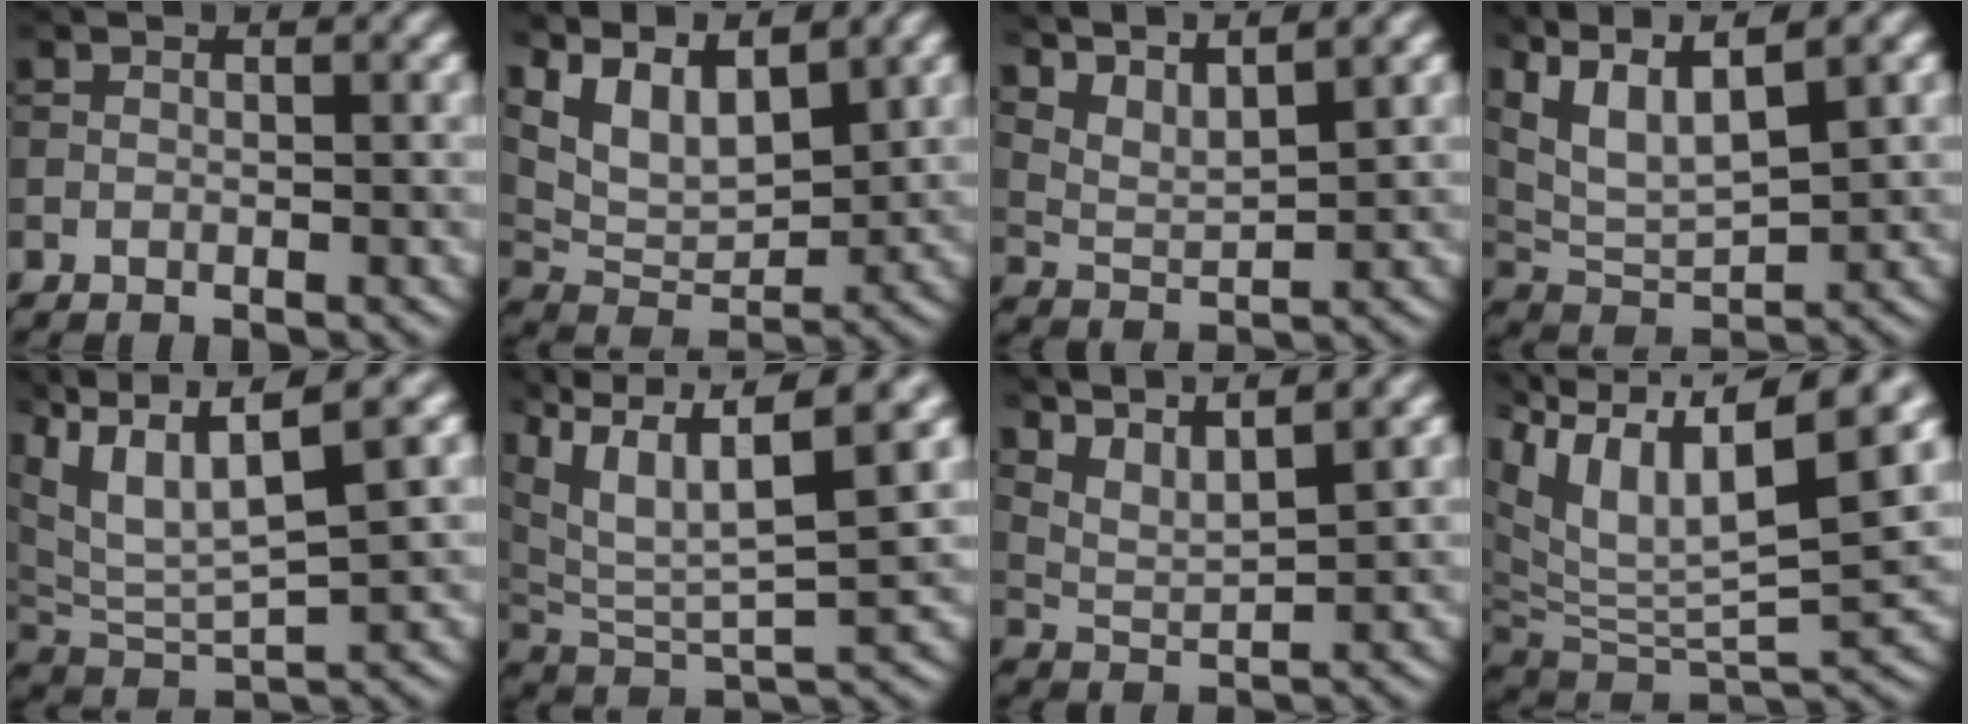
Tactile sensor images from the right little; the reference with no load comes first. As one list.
[{"total": 6.9, "force": [3.9, 3.4, 4.6], "torque": [-0.085, -0.007, 0.074]}, {"total": 5.0, "force": [4.1, 1.1, 2.7], "torque": [-0.059, 0.005, 0.071]}, {"total": 8.2, "force": [4.8, 2.9, 6.0], "torque": [-0.131, 0.014, 0.089]}, {"total": 8.8, "force": [4.8, 2.7, 6.9], "torque": [-0.147, 0.011, 0.089]}, {"total": 11.2, "force": [6.5, 3.8, 8.4], "torque": [-0.177, 0.019, 0.109]}, {"total": 5.8, "force": [4.6, 1.3, 3.4], "torque": [-0.070, 0.012, 0.075]}, {"total": 12.4, "force": [4.9, 5.2, 10.2], "torque": [-0.201, 0.014, 0.088]}]